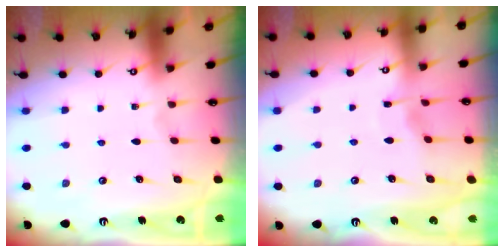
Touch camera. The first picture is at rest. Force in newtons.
{"total": 2.7, "press": 2.7, "slide": 0.3}